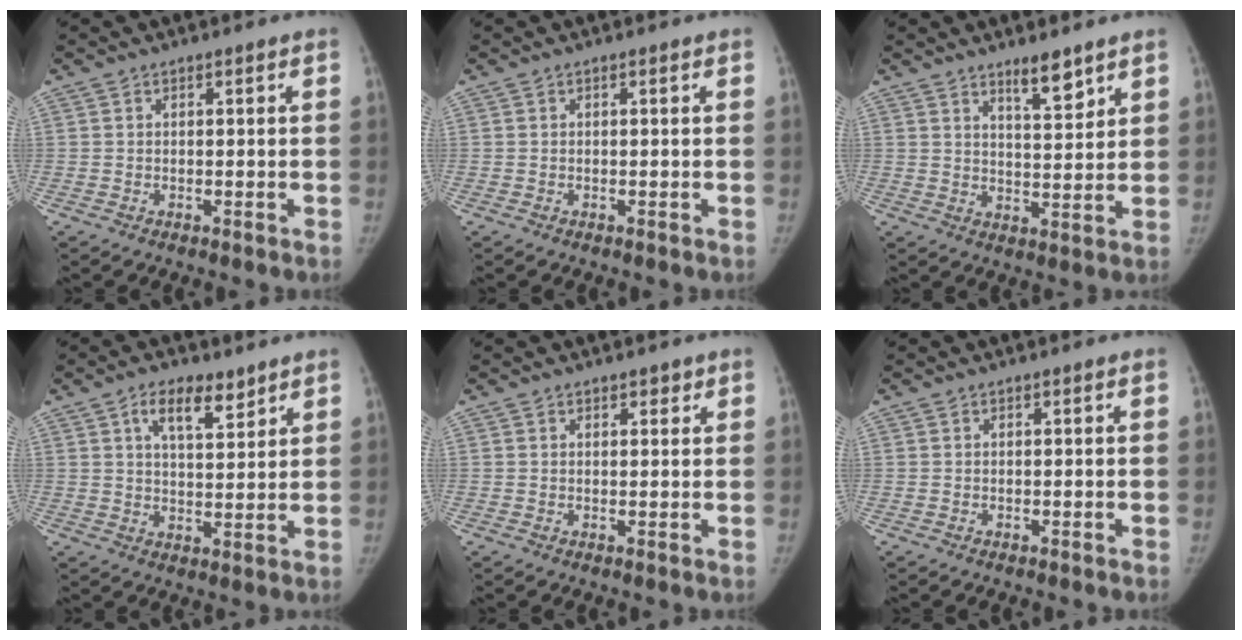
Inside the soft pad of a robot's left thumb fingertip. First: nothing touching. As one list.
[{"total": 0.0}, {"total": 5.8, "force": [4.4, 1.4, 3.6], "torque": [-0.041, -0.038, 0.071]}, {"total": 7.3, "force": [4.5, 3.2, 4.8], "torque": [-0.056, -0.026, 0.073]}, {"total": 1.5, "force": [1.2, 0.8, 0.5], "torque": [0.009, -0.006, 0.013]}, {"total": 0.0}]